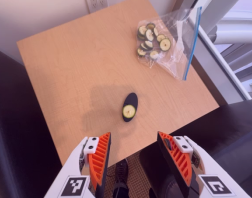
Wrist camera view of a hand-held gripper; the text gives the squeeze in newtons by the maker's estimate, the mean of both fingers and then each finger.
{"total": 0.0}